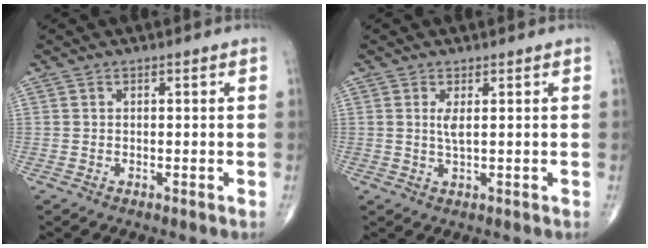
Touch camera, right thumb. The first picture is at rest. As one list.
[{"total": 2.0, "force": [0.5, 0.3, 1.9], "torque": [-0.043, -0.007, 0.013]}]